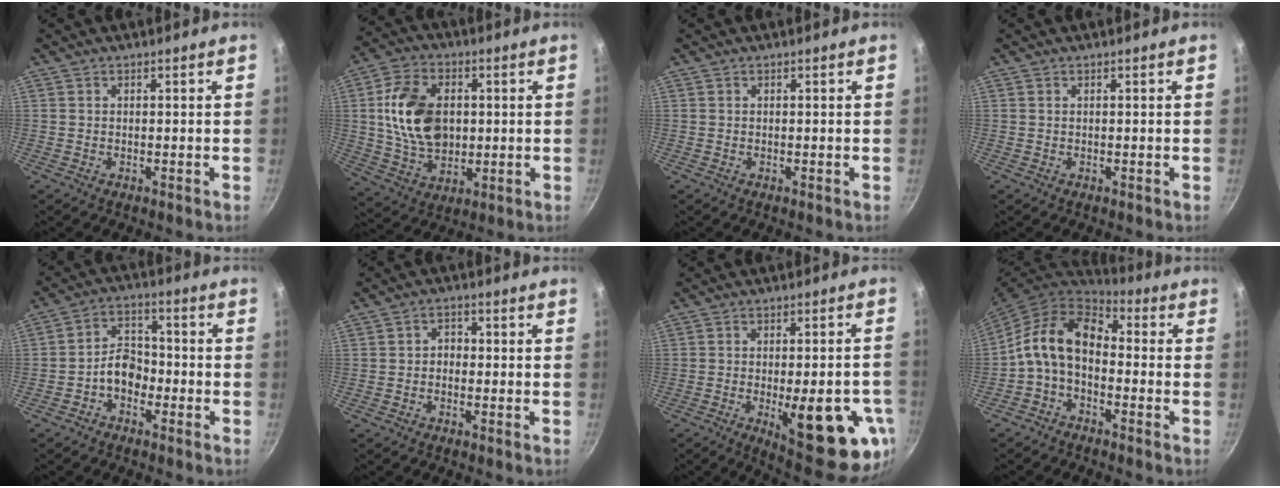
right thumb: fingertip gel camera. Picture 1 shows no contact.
{"total": 15.8, "force": [1.8, 10.9, 11.3], "torque": [-0.187, -0.001, 0.034]}
{"total": 0.0}
{"total": 0.0}
{"total": 6.3, "force": [-2.7, 4.5, 3.6], "torque": [-0.033, 0.038, -0.055]}
{"total": 2.7, "force": [-0.5, 2.2, 1.5], "torque": [-0.009, 0.011, -0.013]}
{"total": 18.9, "force": [-5.8, 6.5, 16.8], "torque": [-0.191, 0.000, -0.067]}
{"total": 12.3, "force": [-1.4, 8.1, 9.2], "torque": [-0.161, 0.048, -0.047]}